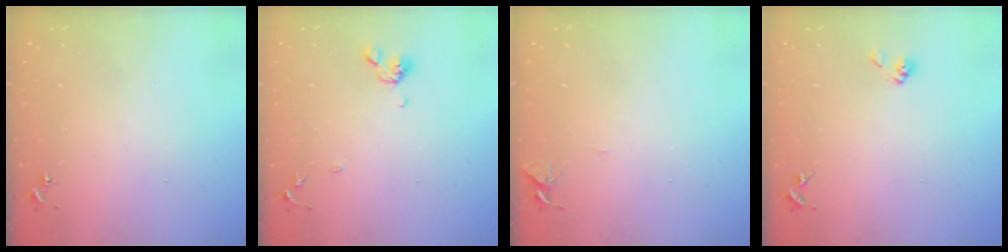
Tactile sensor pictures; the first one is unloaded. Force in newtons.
{"total": 8.3, "press": 8.2, "slide": 1.6}
{"total": 5.2, "press": 5.1, "slide": 0.4}
{"total": 5.4, "press": 5.0, "slide": 2.2}